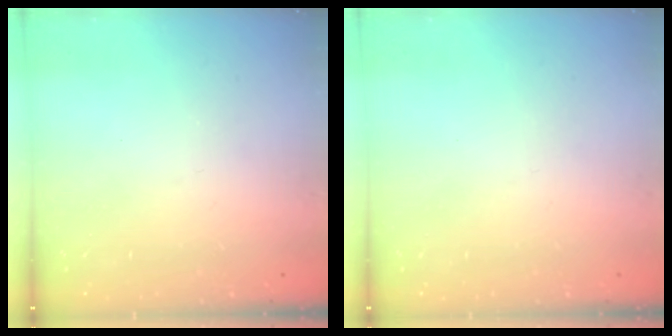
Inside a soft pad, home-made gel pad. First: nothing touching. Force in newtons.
{"total": 0.0}